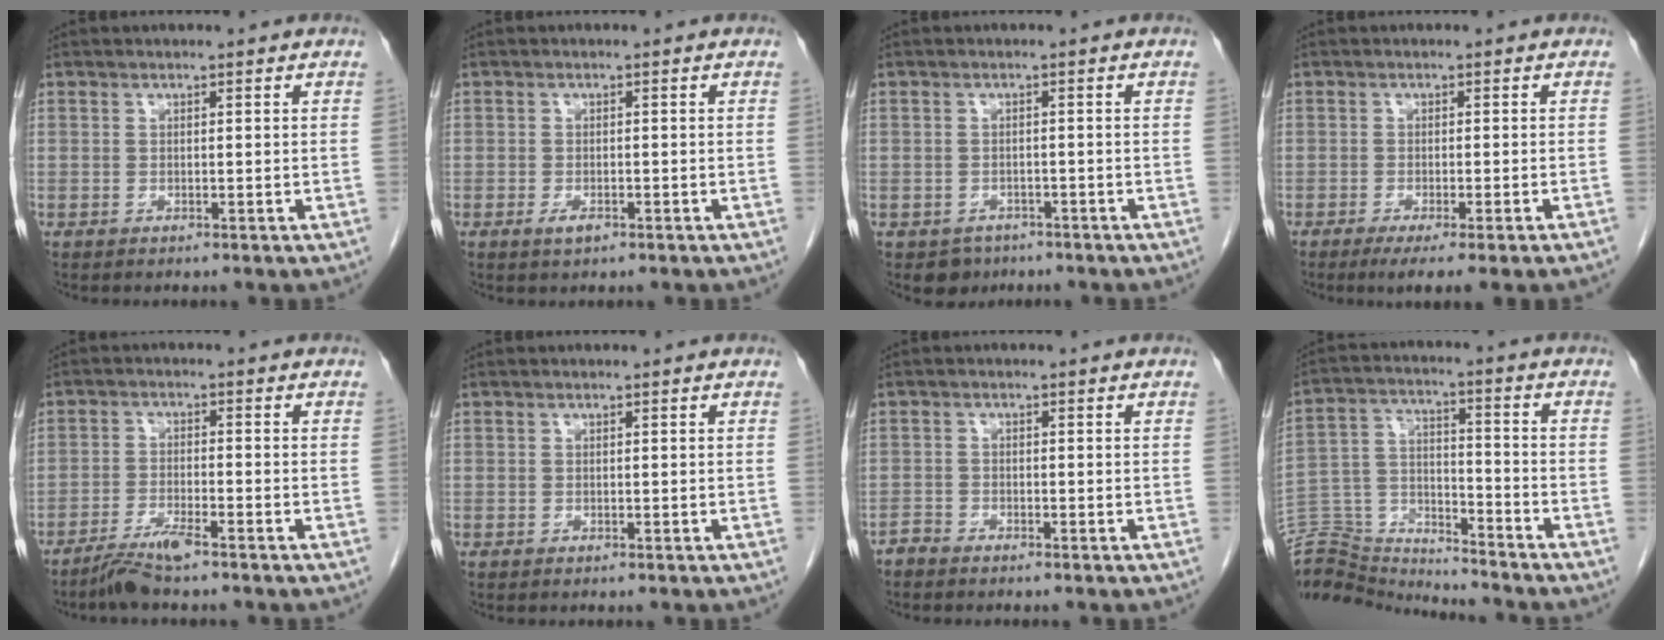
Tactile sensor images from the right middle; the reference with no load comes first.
{"total": 1.7, "force": [-0.9, 0.6, 1.3], "torque": [-0.026, -0.002, -0.014]}
{"total": 2.9, "force": [-2.0, 2.1, 0.4], "torque": [-0.010, 0.005, -0.027]}
{"total": 6.5, "force": [-4.7, -0.4, 4.4], "torque": [-0.051, -0.017, -0.069]}
{"total": 4.7, "force": [-3.8, 0.1, 2.8], "torque": [-0.060, -0.013, -0.074]}
{"total": 0.0}
{"total": 1.2, "force": [-1.2, 0.1, 0.0], "torque": [0.001, 0.000, -0.025]}
{"total": 15.3, "force": [-15.0, 2.5, 1.2], "torque": [-0.040, 0.041, -0.257]}